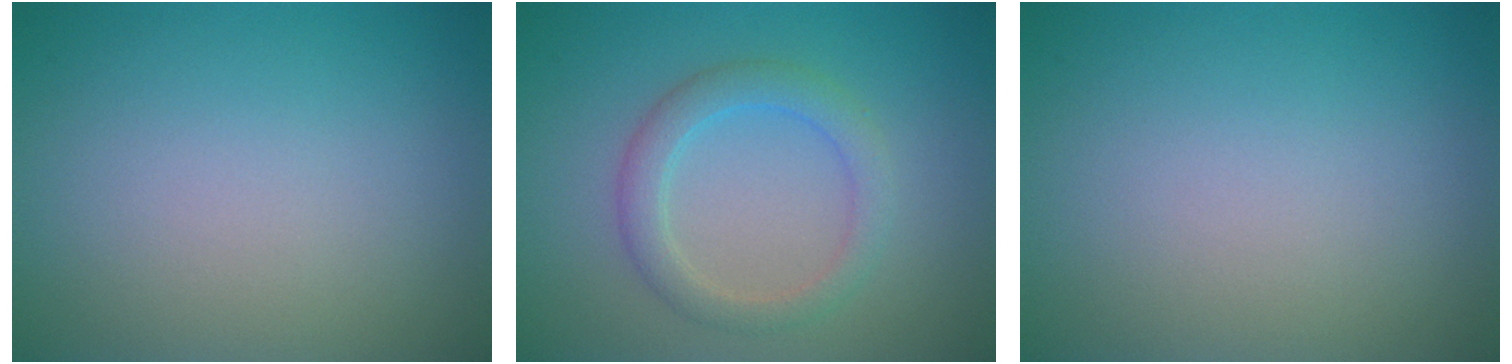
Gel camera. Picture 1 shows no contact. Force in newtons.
{"total": 1.9, "press": 1.9, "slide": 0.2}
{"total": 0.0}